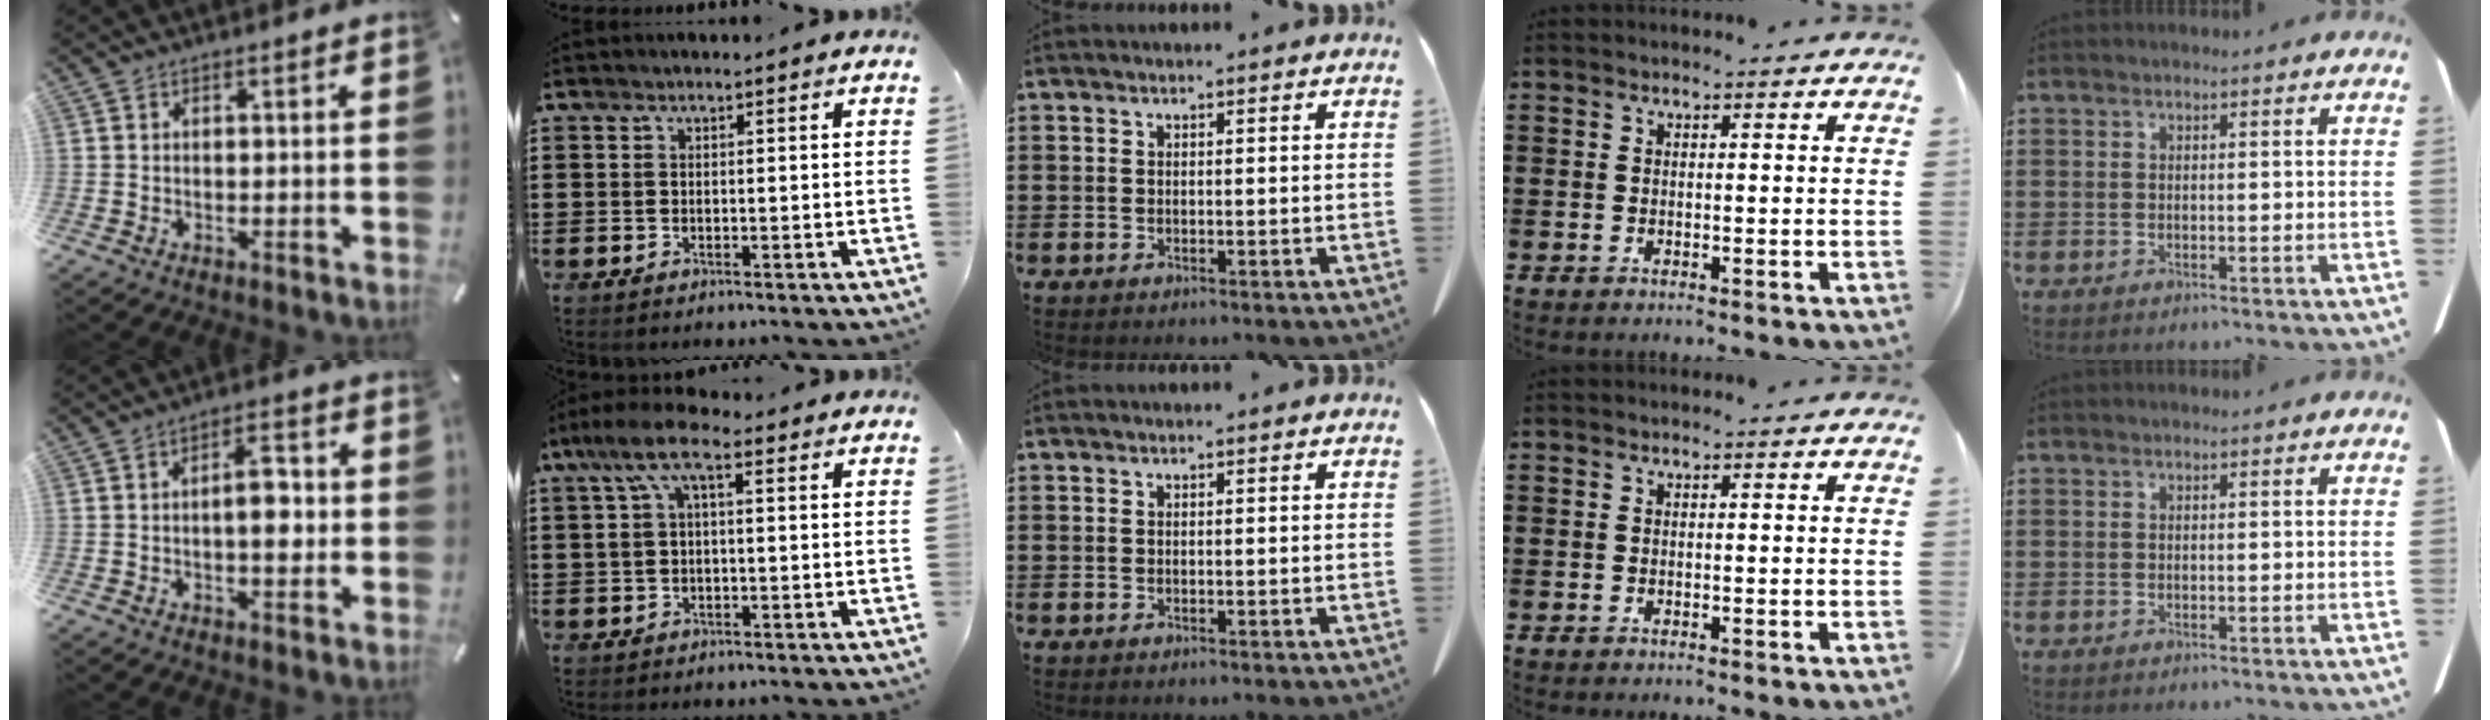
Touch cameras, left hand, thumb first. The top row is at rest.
{"thumb": {"total": 7.7, "force": [-0.5, 3.7, 6.7], "torque": [-0.092, 0.008, -0.012]}, "index": {"total": 7.1, "force": [1.7, 2.3, 6.5], "torque": [-0.139, 0.006, 0.026]}}